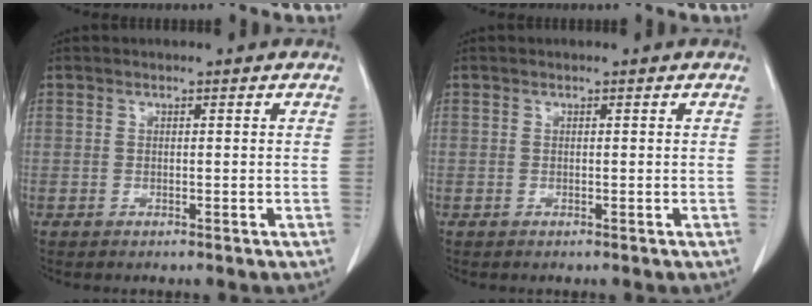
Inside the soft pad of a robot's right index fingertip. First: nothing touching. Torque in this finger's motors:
{"motor_torque": [0.00, 0.00, 0.00, 0.00]}